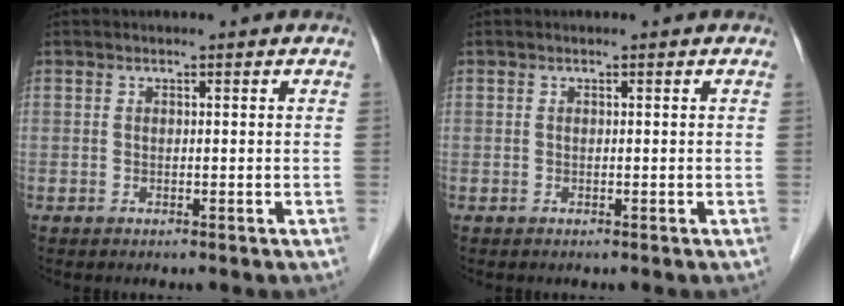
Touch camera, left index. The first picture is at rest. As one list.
[{"total": 0.0}]